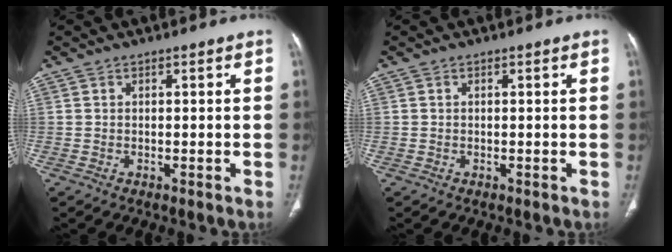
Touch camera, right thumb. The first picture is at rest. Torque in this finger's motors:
{"motor_torque": [-0.09, -0.01, -0.12, 0.03, 0.01]}